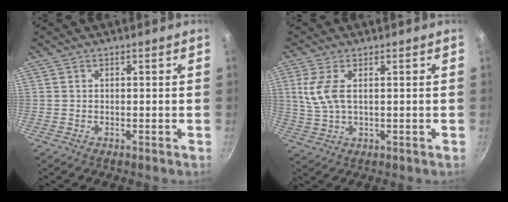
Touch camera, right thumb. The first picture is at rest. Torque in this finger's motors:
{"motor_torque": [-0.46, 0.64, 0.64, 0.00, 0.06]}